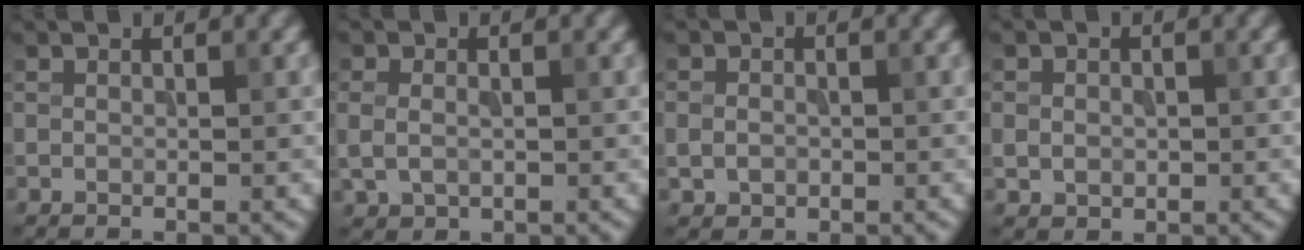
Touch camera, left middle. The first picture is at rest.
{"total": 2.2, "force": [-0.1, 1.6, 1.4], "torque": [-0.032, -0.003, 0.002]}
{"total": 1.8, "force": [-0.3, 1.5, 0.9], "torque": [-0.014, -0.003, -0.006]}
{"total": 1.7, "force": [0.0, 1.5, 0.7], "torque": [-0.011, -0.005, 0.001]}